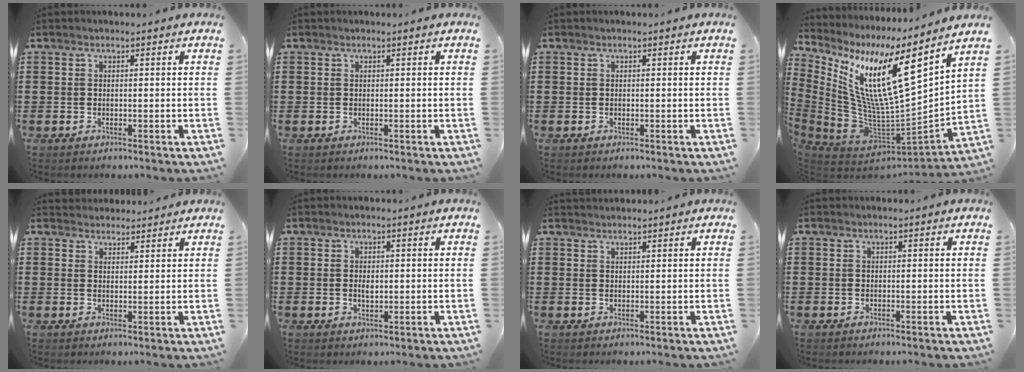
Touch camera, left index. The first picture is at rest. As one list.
[{"total": 0.0}, {"total": 0.0}, {"total": 15.5, "force": [6.0, 3.7, 13.9], "torque": [-0.297, -0.052, 0.084]}, {"total": 2.3, "force": [2.3, 0.5, -0.2], "torque": [-0.002, -0.002, 0.045]}, {"total": 1.6, "force": [0.2, 0.8, 1.4], "torque": [-0.030, 0.004, 0.002]}, {"total": 1.1, "force": [1.1, 0.0, 0.1], "torque": [-0.004, -0.002, 0.022]}, {"total": 0.0}]